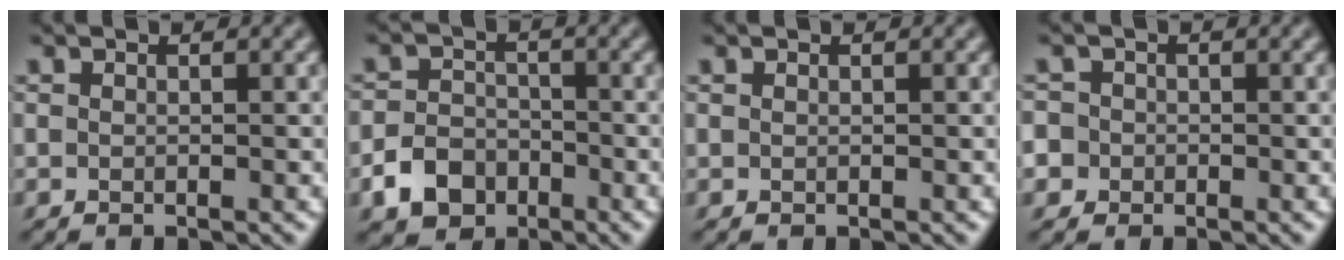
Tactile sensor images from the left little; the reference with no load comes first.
{"total": 4.1, "force": [-2.4, 3.0, 1.5], "torque": [-0.030, 0.000, -0.048]}
{"total": 0.0}
{"total": 4.3, "force": [-0.8, 4.1, 1.1], "torque": [-0.019, 0.018, -0.040]}